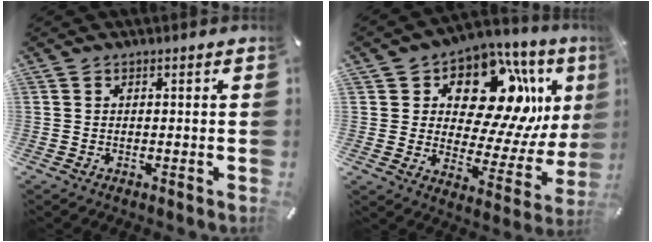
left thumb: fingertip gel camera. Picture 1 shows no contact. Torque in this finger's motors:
{"motor_torque": [2.40, 2.61, 1.70, -1.07, 0.17]}